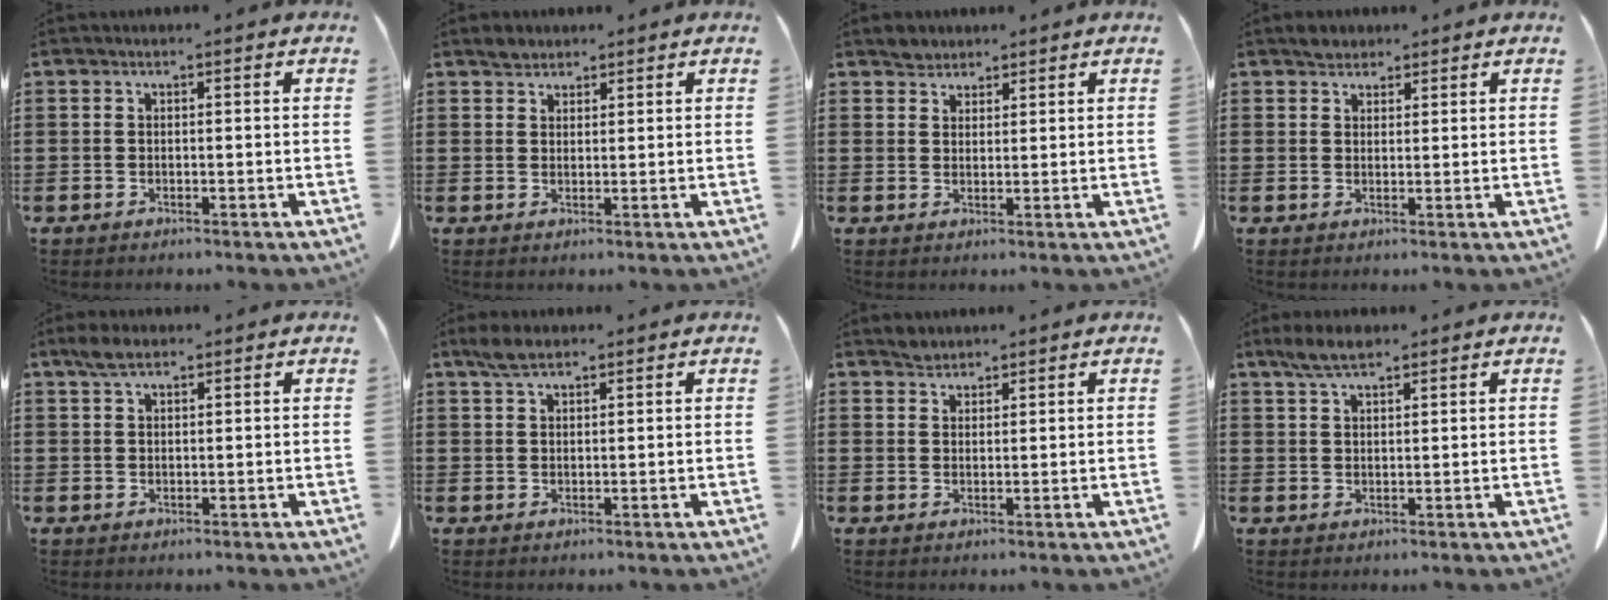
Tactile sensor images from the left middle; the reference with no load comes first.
{"total": 1.8, "force": [1.6, 0.9, 0.2], "torque": [0.000, 0.000, 0.030]}
{"total": 2.2, "force": [1.9, 0.9, 0.0], "torque": [0.003, -0.001, 0.037]}
{"total": 2.2, "force": [2.0, 1.0, 0.2], "torque": [0.000, -0.001, 0.037]}
{"total": 2.9, "force": [1.9, 1.2, 1.8], "torque": [-0.041, 0.006, 0.035]}
{"total": 3.1, "force": [2.3, 1.2, 1.7], "torque": [-0.039, 0.006, 0.042]}
{"total": 1.8, "force": [1.7, 0.6, 0.0], "torque": [-0.005, 0.001, 0.033]}
{"total": 4.0, "force": [2.9, 1.3, 2.5], "torque": [-0.056, 0.003, 0.053]}